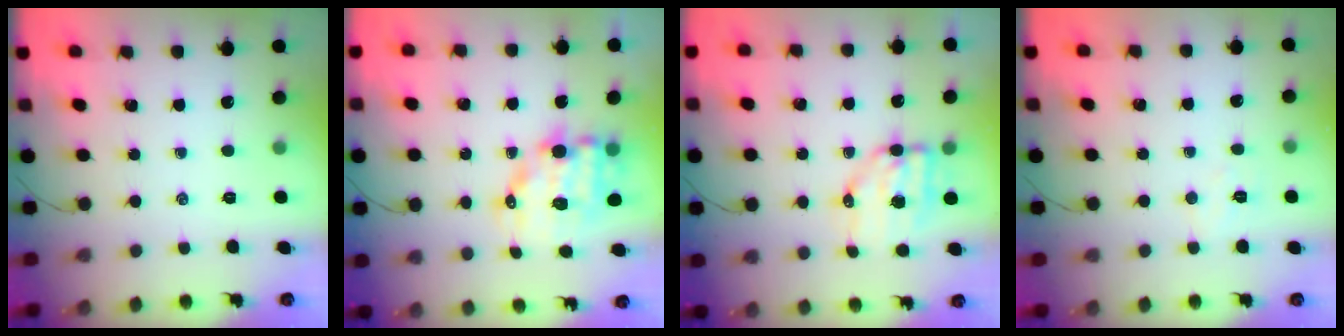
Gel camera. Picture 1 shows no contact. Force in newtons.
{"total": 10.9, "press": 10.6, "slide": 2.6}
{"total": 6.9, "press": 6.7, "slide": 1.6}
{"total": 3.9, "press": 3.8, "slide": 0.8}